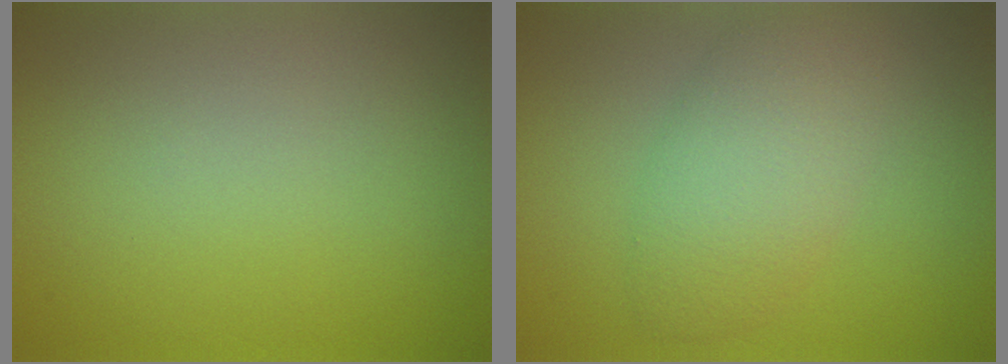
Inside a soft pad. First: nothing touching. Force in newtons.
{"total": 4.5, "press": 4.5, "slide": 0.2}